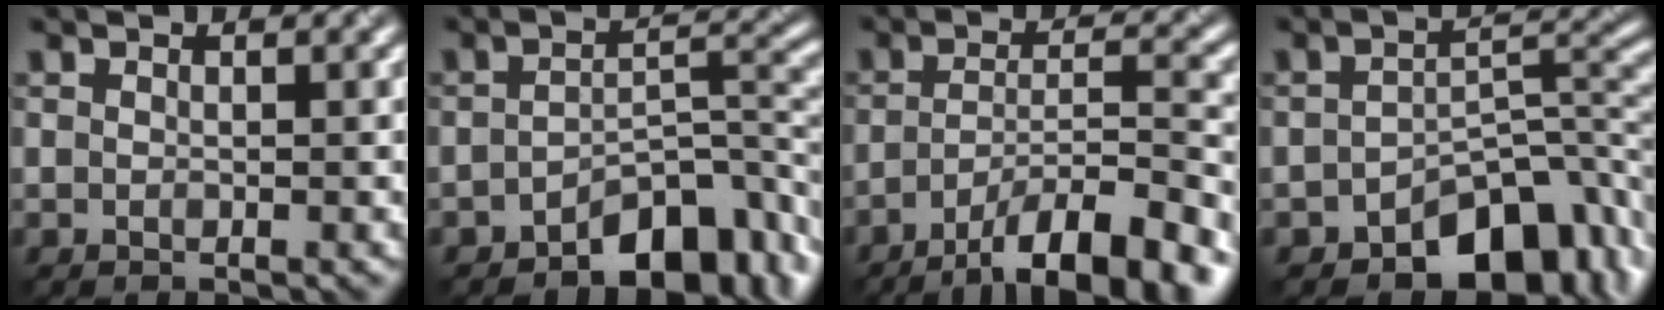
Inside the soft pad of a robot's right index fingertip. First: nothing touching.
{"total": 6.8, "force": [-4.3, 3.1, 4.2], "torque": [-0.046, 0.005, -0.071]}
{"total": 9.3, "force": [-6.3, 2.1, 6.5], "torque": [-0.097, 0.007, -0.102]}
{"total": 8.3, "force": [-5.5, 4.2, 4.6], "torque": [-0.044, -0.001, -0.090]}